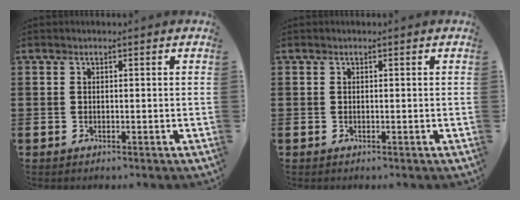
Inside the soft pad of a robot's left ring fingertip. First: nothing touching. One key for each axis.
{"total": 0.0}